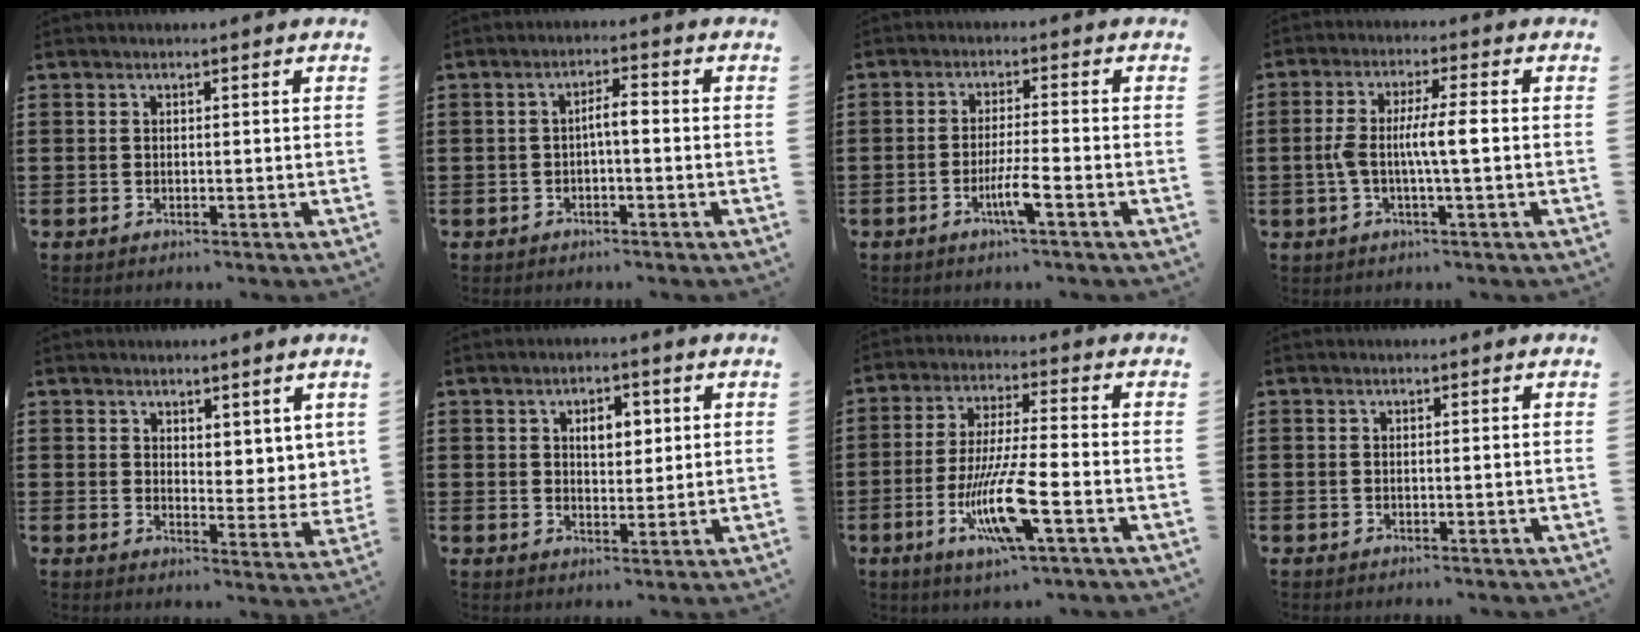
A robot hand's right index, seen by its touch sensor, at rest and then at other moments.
{"total": 2.7, "force": [-0.6, 0.5, 2.5], "torque": [-0.047, 0.004, -0.013]}
{"total": 4.5, "force": [-2.2, -0.1, 3.9], "torque": [-0.072, -0.011, -0.040]}
{"total": 5.9, "force": [-0.6, 0.8, 5.8], "torque": [-0.120, -0.005, -0.020]}
{"total": 3.9, "force": [3.3, 1.9, 0.5], "torque": [-0.015, -0.007, 0.061]}
{"total": 4.2, "force": [1.2, 2.5, 3.2], "torque": [-0.046, 0.003, 0.013]}
{"total": 11.4, "force": [-4.5, 1.5, 10.4], "torque": [-0.213, -0.014, -0.087]}
{"total": 0.0}